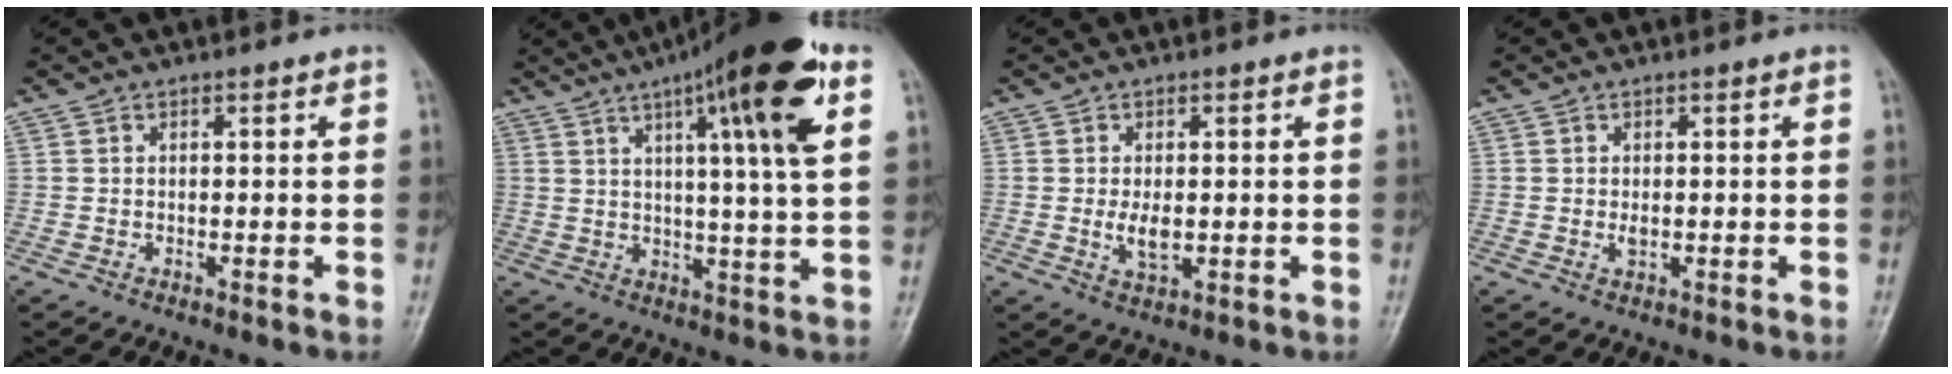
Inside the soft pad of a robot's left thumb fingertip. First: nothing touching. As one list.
[{"total": 18.1, "force": [8.1, 2.5, 16.0], "torque": [-0.230, -0.016, 0.113]}, {"total": 3.9, "force": [-0.3, 2.0, 3.3], "torque": [-0.059, -0.008, -0.002]}, {"total": 1.4, "force": [-0.1, 0.8, 1.2], "torque": [-0.017, -0.002, -0.001]}]